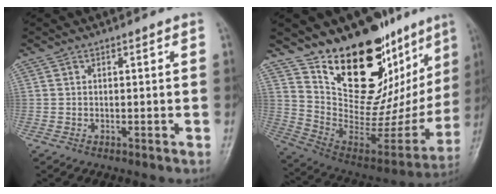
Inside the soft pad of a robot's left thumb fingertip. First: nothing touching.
{"total": 28.6, "force": [17.8, 13.7, 17.8], "torque": [-0.208, -0.094, 0.301]}